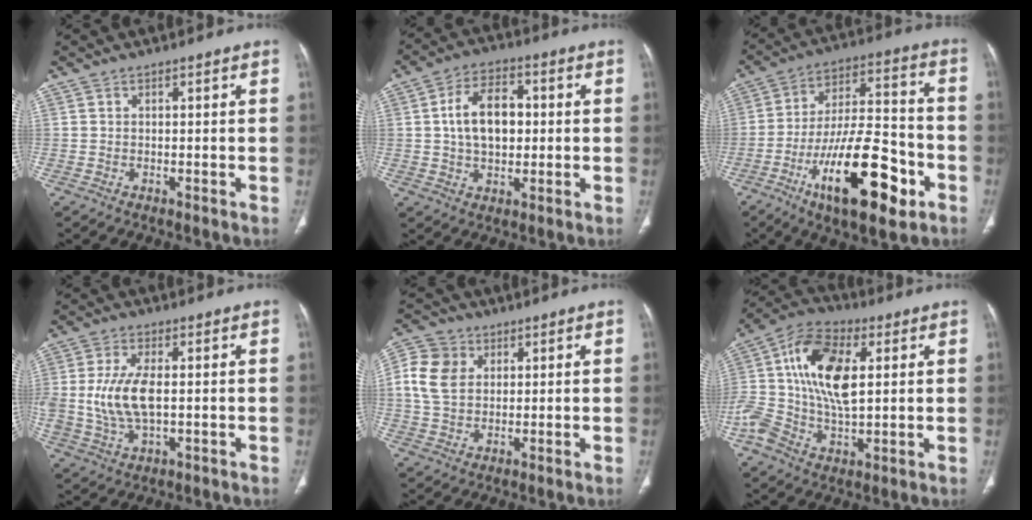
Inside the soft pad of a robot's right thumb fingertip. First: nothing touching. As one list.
[{"total": 10.7, "force": [0.8, 6.8, 8.3], "torque": [-0.124, 0.014, 0.014]}, {"total": 22.4, "force": [-9.5, 8.4, 18.4], "torque": [-0.301, 0.046, -0.151]}, {"total": 9.9, "force": [0.2, 4.9, 8.6], "torque": [-0.189, -0.003, 0.011]}, {"total": 9.5, "force": [2.1, 7.5, 5.4], "torque": [-0.100, 0.007, 0.036]}, {"total": 17.9, "force": [2.5, 9.8, 14.8], "torque": [-0.291, 0.020, 0.039]}]